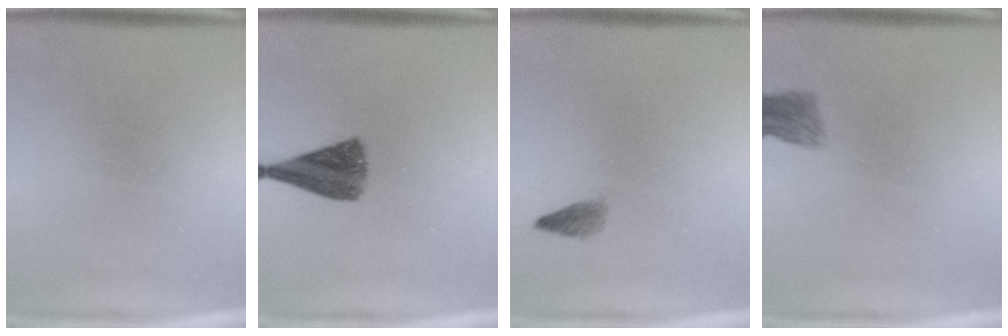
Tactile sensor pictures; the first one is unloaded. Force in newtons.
{"total": 7.6}
{"total": 1.4}
{"total": 2.9}